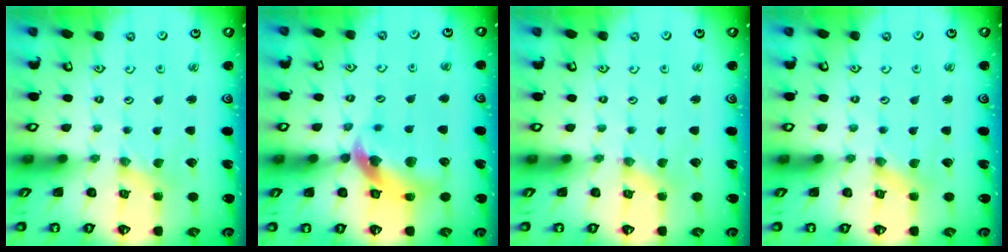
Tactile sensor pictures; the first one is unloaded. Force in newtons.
{"total": 12.2, "press": 12.1, "slide": 1.4}
{"total": 0.0}
{"total": 0.0}